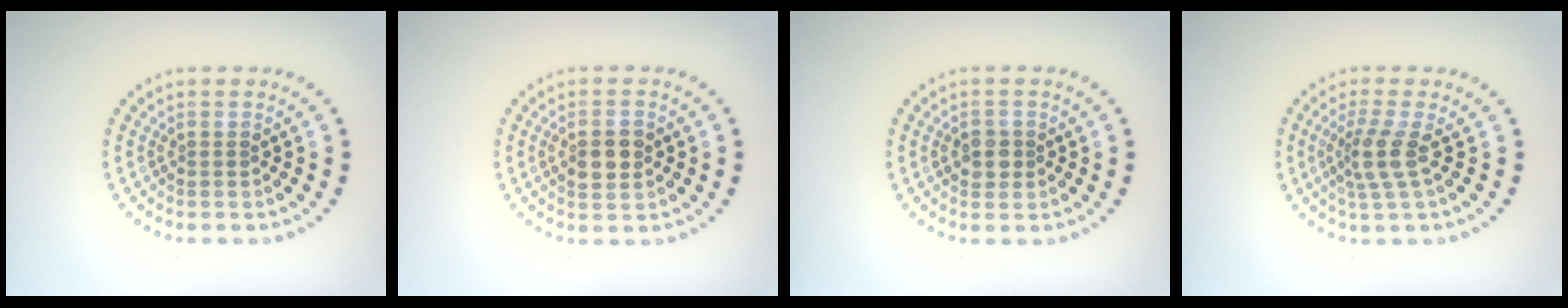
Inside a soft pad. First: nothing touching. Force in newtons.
{"total": 2.8, "press": 2.8, "slide": 0.1}
{"total": 1.8, "press": 1.7, "slide": 0.6}
{"total": 2.7, "press": 2.0, "slide": 1.8}